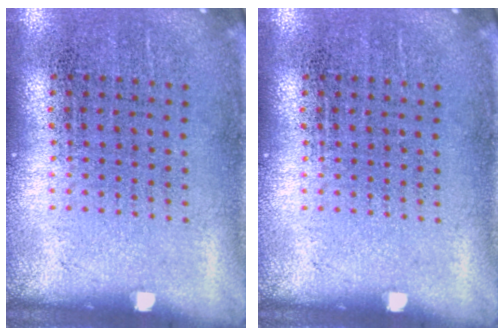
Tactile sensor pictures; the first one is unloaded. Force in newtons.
{"total": 0.0}